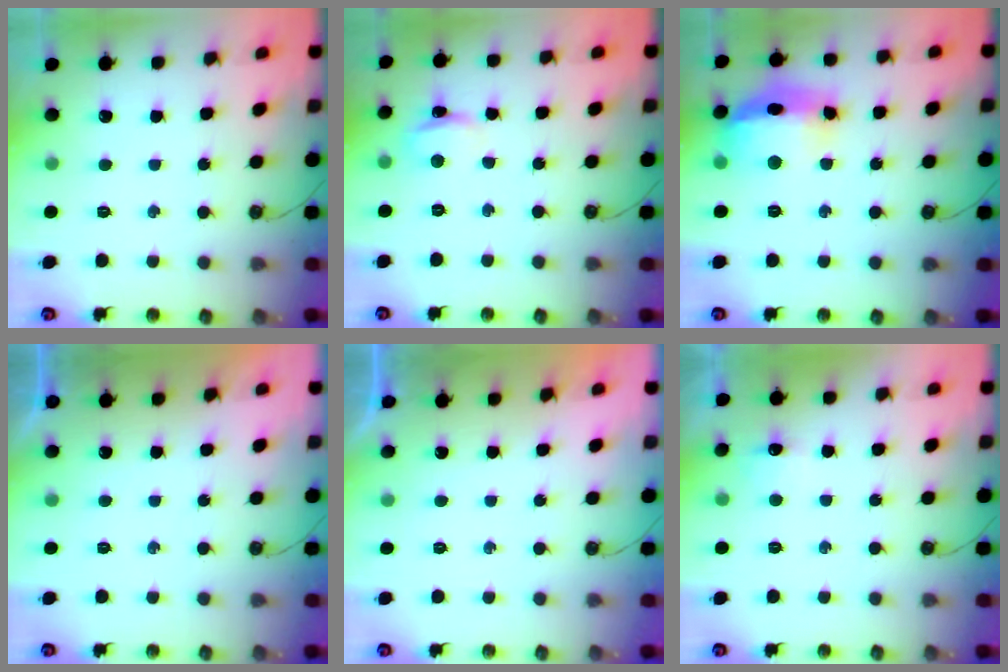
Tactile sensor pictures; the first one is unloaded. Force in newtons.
{"total": 3.6, "press": 3.6, "slide": 0.3}
{"total": 17.4, "press": 17.3, "slide": 2.0}
{"total": 0.0}
{"total": 0.0}
{"total": 6.0, "press": 6.0, "slide": 0.8}